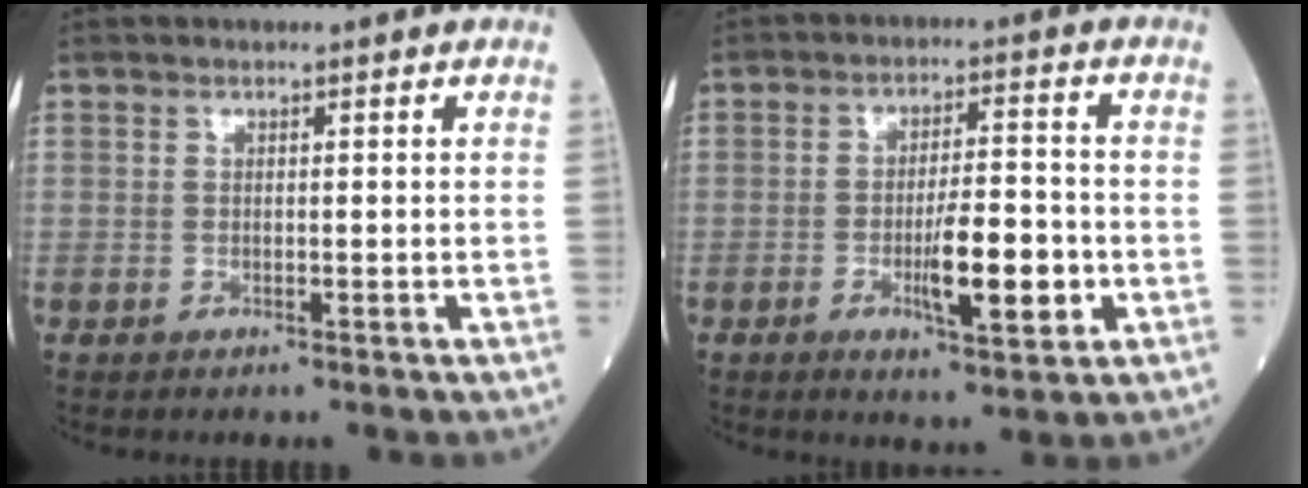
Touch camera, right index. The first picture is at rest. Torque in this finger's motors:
{"motor_torque": [0.54, -0.41, 0.25, 0.11]}